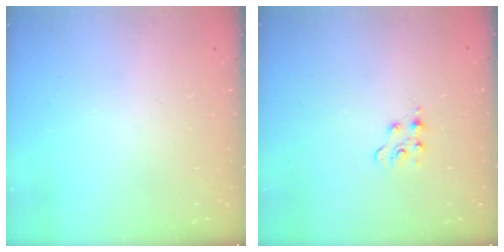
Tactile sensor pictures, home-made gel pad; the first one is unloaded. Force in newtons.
{"total": 3.9, "press": 3.9, "slide": 0.5}